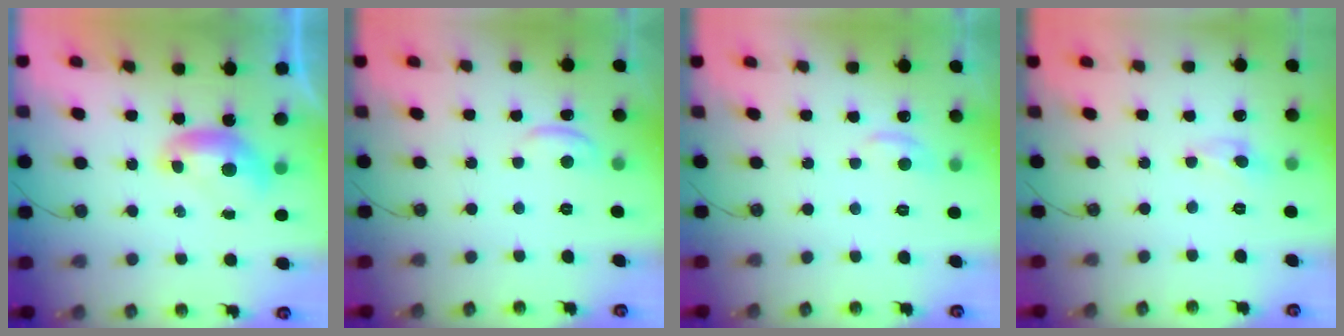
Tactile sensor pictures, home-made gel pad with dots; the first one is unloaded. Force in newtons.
{"total": 0.5, "press": 0.1, "slide": 0.5}
{"total": 1.8, "press": 1.5, "slide": 1.0}
{"total": 0.0}